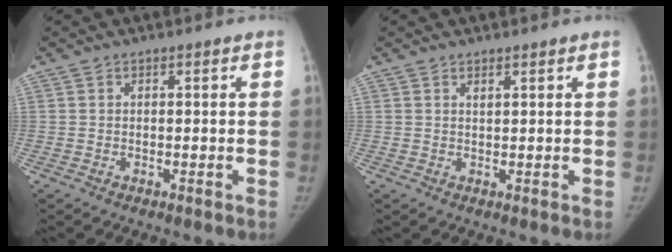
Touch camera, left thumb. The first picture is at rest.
{"total": 0.8, "force": [0.7, 0.1, 0.4], "torque": [-0.007, -0.006, 0.013]}